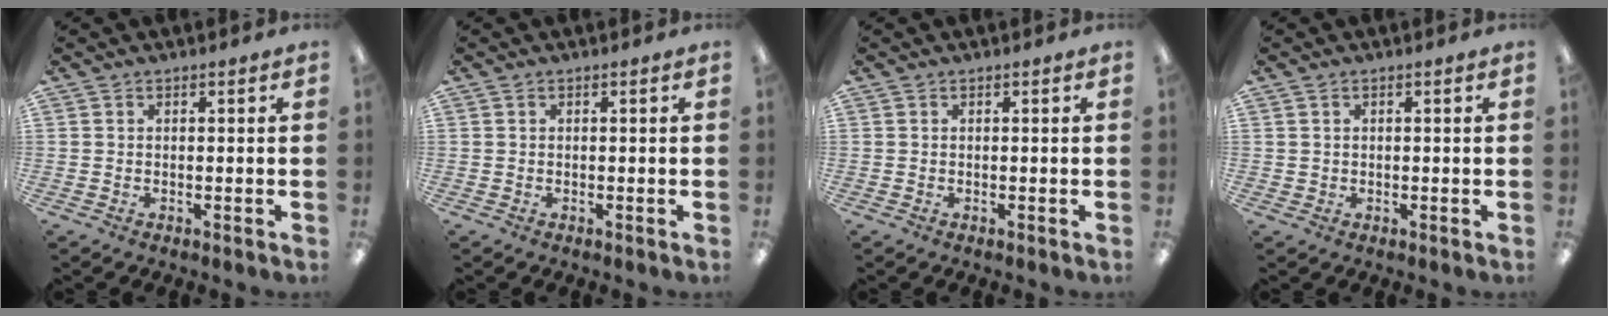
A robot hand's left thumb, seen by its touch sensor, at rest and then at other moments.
{"total": 0.0}
{"total": 0.0}
{"total": 1.0, "force": [0.4, 0.8, 0.3], "torque": [-0.006, 0.004, 0.007]}